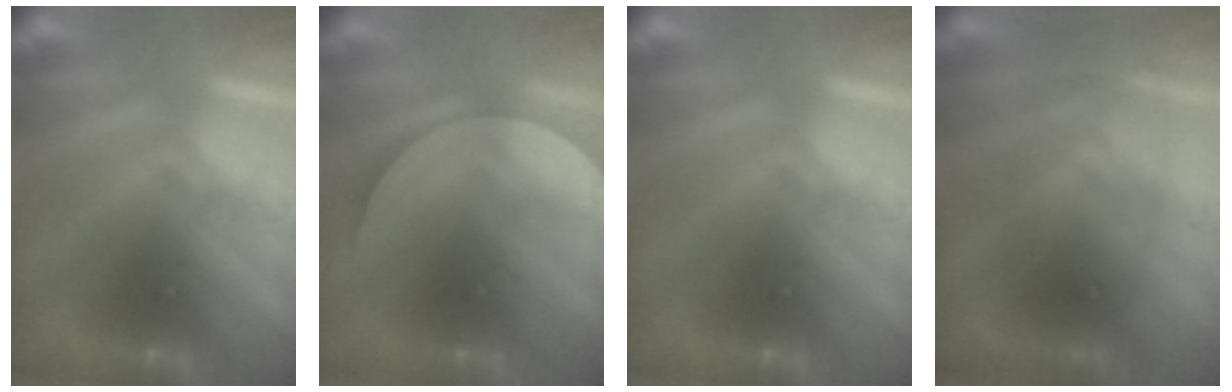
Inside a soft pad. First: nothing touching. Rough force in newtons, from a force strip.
{"total": 2.7}
{"total": 0.0}
{"total": 1.6}